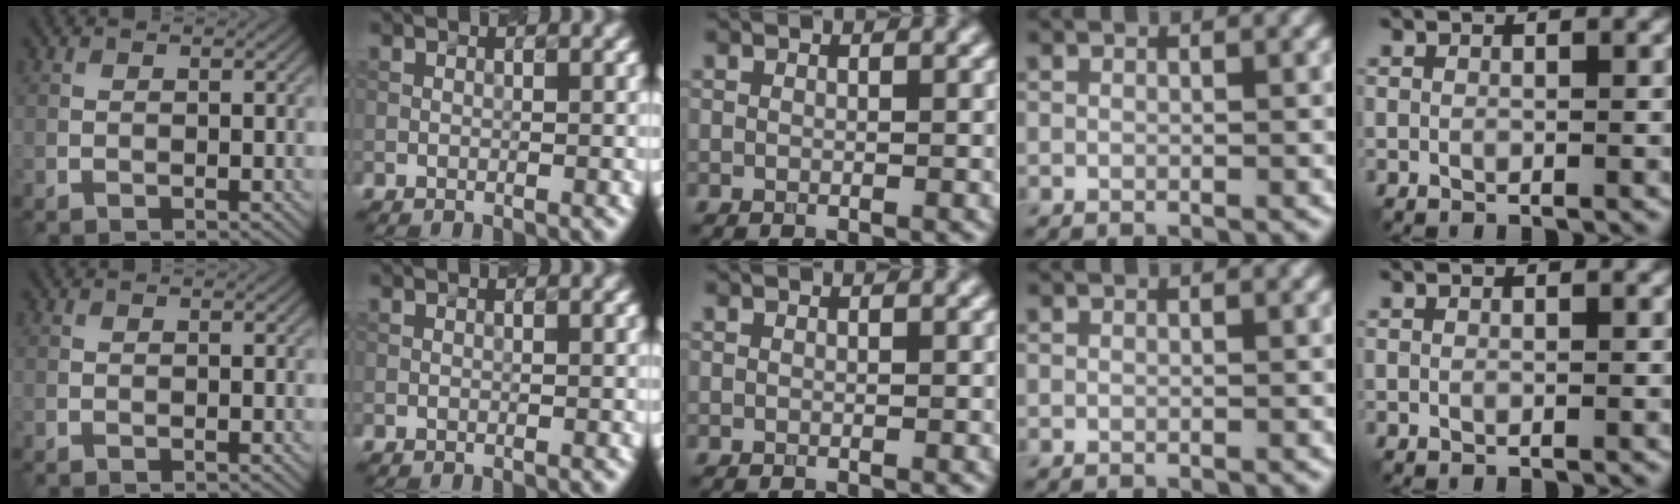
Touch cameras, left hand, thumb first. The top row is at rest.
{}